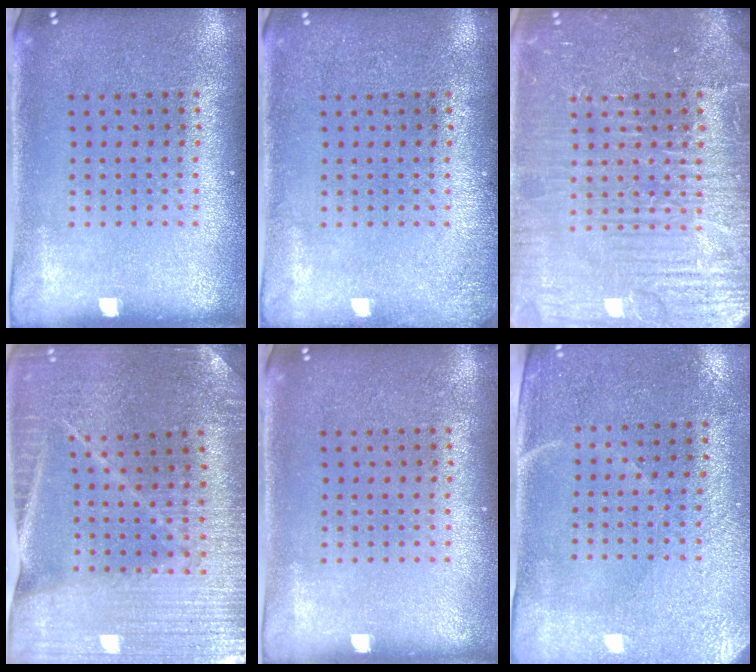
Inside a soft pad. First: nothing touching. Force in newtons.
{"total": 1.0, "press": 1.0, "slide": 0.3}
{"total": 7.3, "press": 7.2, "slide": 1.0}
{"total": 3.0, "press": 3.0, "slide": 0.2}
{"total": 0.0}
{"total": 3.0, "press": 2.7, "slide": 1.4}